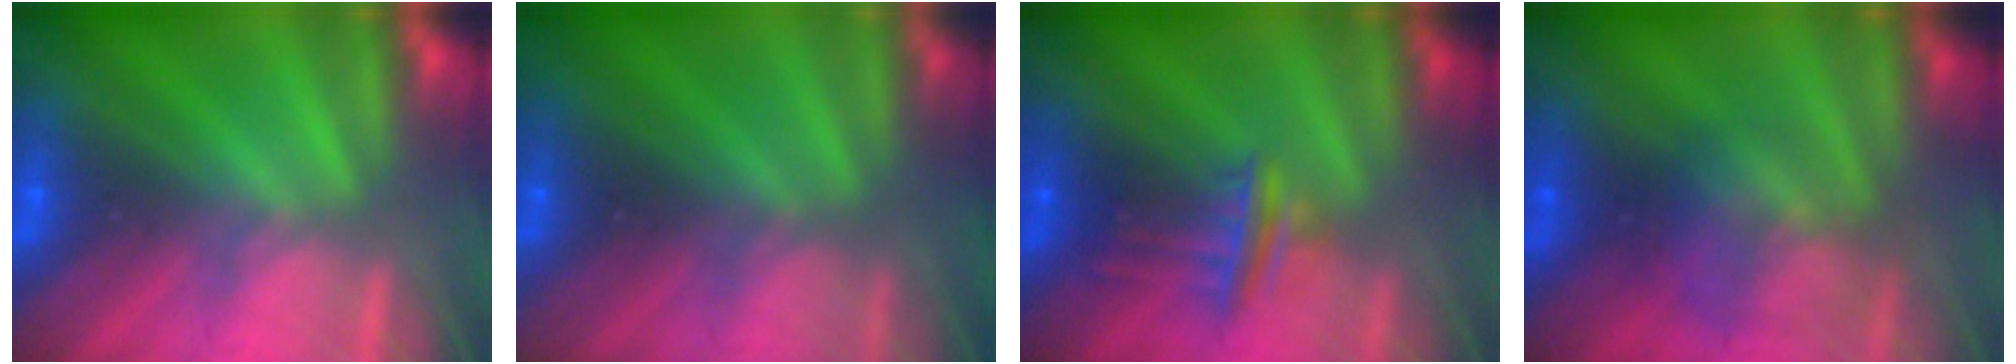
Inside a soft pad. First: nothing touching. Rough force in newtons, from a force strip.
{"total": 2.9}
{"total": 2.8}
{"total": 2.3}